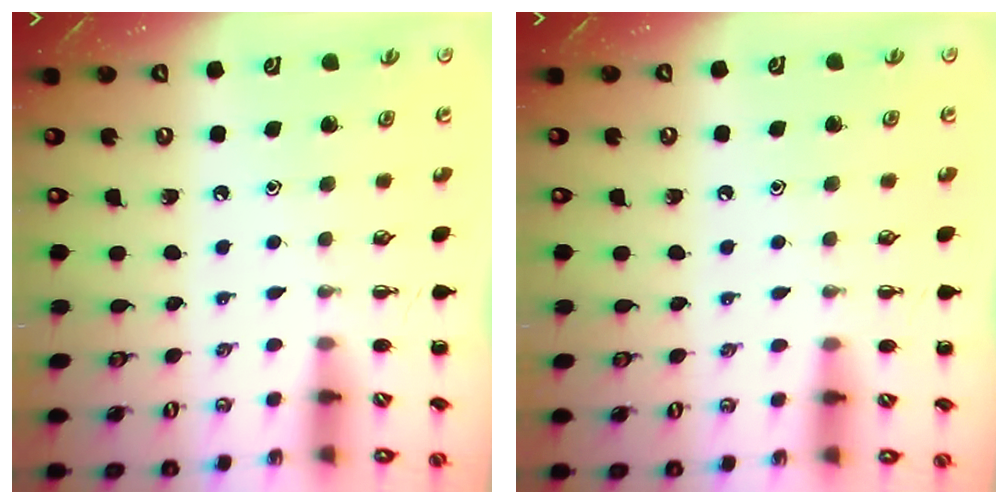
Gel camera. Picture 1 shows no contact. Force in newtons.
{"total": 4.8, "press": 4.6, "slide": 1.6}